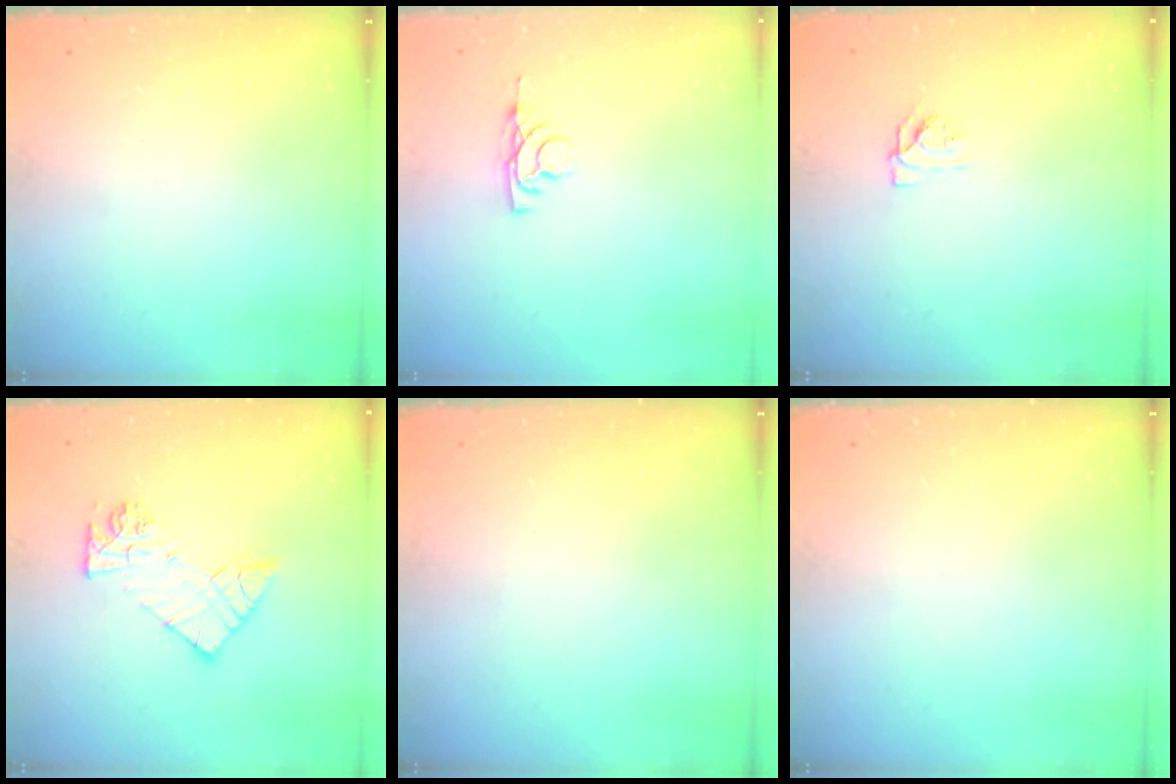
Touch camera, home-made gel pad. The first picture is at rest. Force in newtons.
{"total": 4.2, "press": 4.1, "slide": 0.8}
{"total": 4.9, "press": 4.9, "slide": 0.5}
{"total": 10.2, "press": 10.2, "slide": 0.5}
{"total": 0.0}
{"total": 0.0}